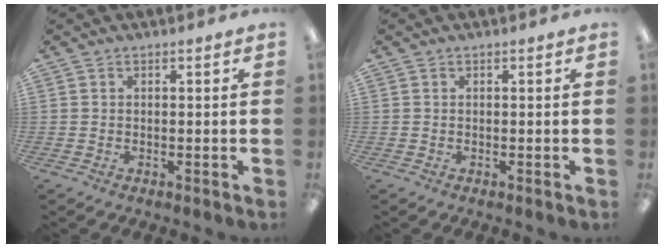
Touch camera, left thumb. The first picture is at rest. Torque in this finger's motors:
{"motor_torque": [0.00, 0.01, 0.00, 0.00, 0.00]}